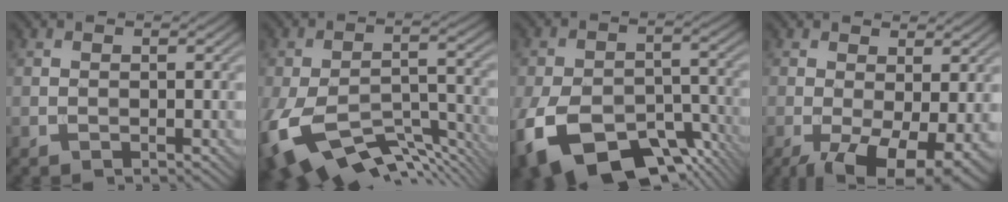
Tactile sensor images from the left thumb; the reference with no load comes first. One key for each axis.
{"total": 13.5, "fx": -8.3, "fy": 5.8, "fz": 8.9, "tx": -0.197, "ty": -0.030, "tz": -0.132}
{"total": 15.4, "fx": -8.5, "fy": 8.7, "fz": 9.4, "tx": -0.188, "ty": -0.035, "tz": -0.140}
{"total": 9.8, "fx": -3.3, "fy": 4.3, "fz": 8.2, "tx": -0.144, "ty": -0.018, "tz": -0.042}